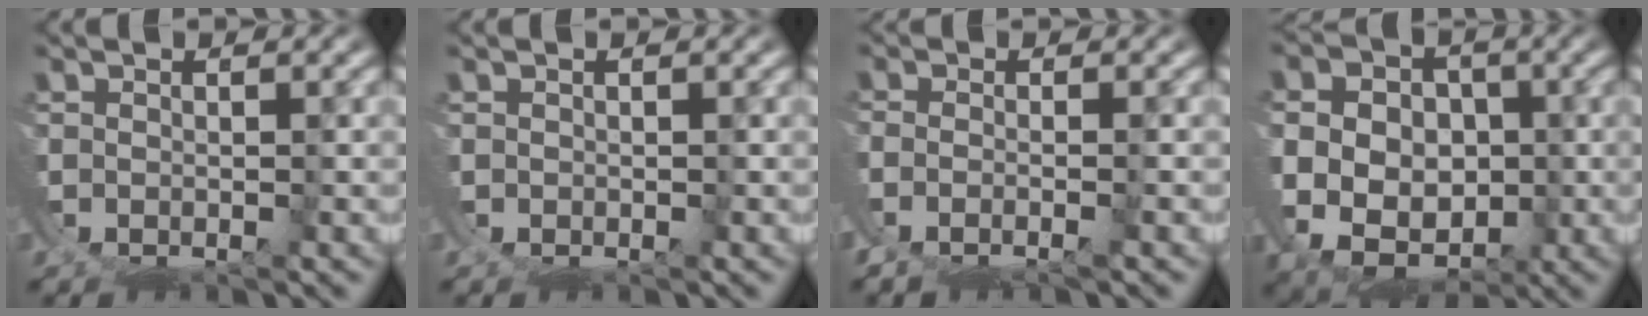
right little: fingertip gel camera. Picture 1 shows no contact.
{"total": 0.6, "force": [0.3, 0.1, -0.5], "torque": [0.004, -0.002, 0.005]}
{"total": 2.6, "force": [-1.2, 0.8, 2.2], "torque": [-0.049, -0.015, -0.012]}
{"total": 8.6, "force": [-0.5, 7.5, 4.2], "torque": [-0.094, -0.033, 0.001]}